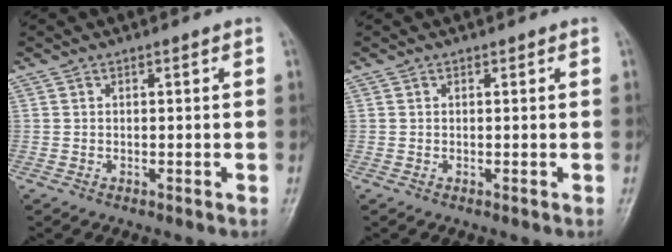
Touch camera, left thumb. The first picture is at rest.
{"total": 0.0}